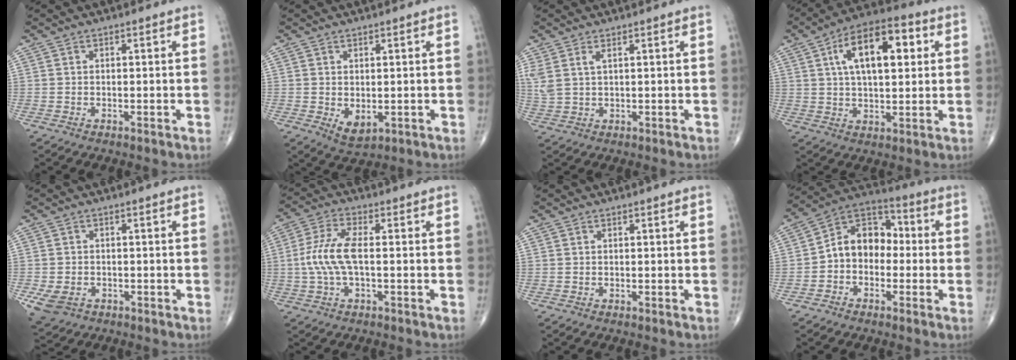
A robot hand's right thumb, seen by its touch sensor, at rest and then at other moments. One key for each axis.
{"total": 3.8, "fx": -0.4, "fy": 2.4, "fz": 3.0, "tx": -0.041, "ty": -0.008, "tz": 0.006}
{"total": 3.9, "fx": 1.7, "fy": 1.6, "fz": 3.1, "tx": -0.089, "ty": 0.005, "tz": 0.044}
{"total": 15.2, "fx": 4.3, "fy": 7.2, "fz": 12.7, "tx": -0.189, "ty": 0.012, "tz": 0.063}
{"total": 5.3, "fx": -2.0, "fy": 4.0, "fz": 2.8, "tx": -0.058, "ty": 0.003, "tz": -0.025}
{"total": 8.1, "fx": -0.4, "fy": 3.0, "fz": 7.5, "tx": -0.183, "ty": 0.017, "tz": -0.011}
{"total": 0.0}
{"total": 10.7, "fx": -1.1, "fy": 8.0, "fz": 7.0, "tx": -0.083, "ty": 0.042, "tz": -0.037}